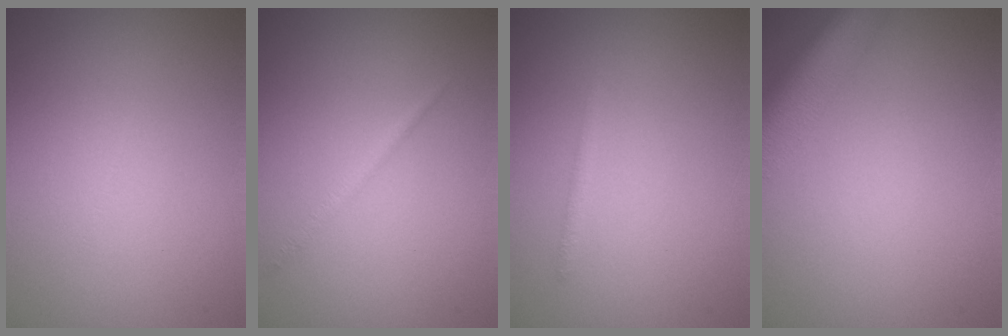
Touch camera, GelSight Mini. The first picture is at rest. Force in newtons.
{"total": 0.8, "press": 0.8, "slide": 0.1}
{"total": 0.7, "press": 0.7, "slide": 0.1}
{"total": 6.9, "press": 6.9, "slide": 0.3}